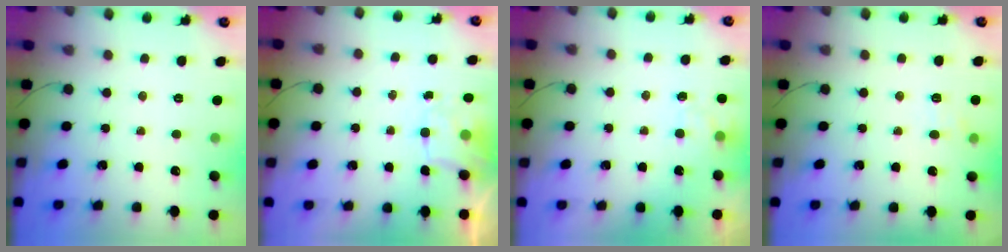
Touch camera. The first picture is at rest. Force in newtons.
{"total": 1.8, "press": 1.5, "slide": 1.0}
{"total": 3.1, "press": 2.6, "slide": 1.8}
{"total": 6.3, "press": 6.1, "slide": 1.7}